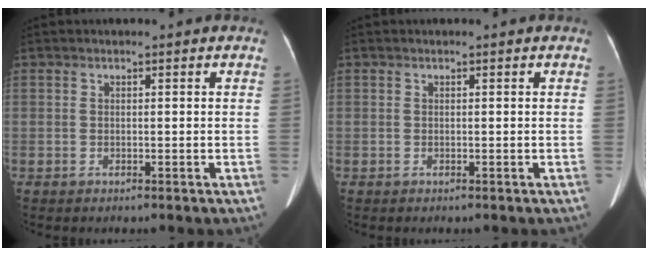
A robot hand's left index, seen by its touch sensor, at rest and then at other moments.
{"total": 0.0}